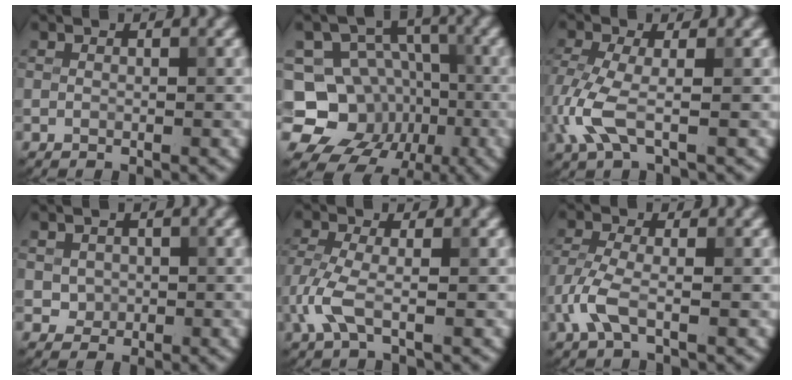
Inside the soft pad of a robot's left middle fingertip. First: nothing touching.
{"total": 11.9, "force": [-3.6, 10.5, 4.1], "torque": [-0.066, 0.002, -0.085]}
{"total": 4.1, "force": [-1.3, 1.5, 3.6], "torque": [-0.101, -0.006, -0.032]}
{"total": 1.6, "force": [0.1, 1.6, 0.5], "torque": [-0.005, -0.006, 0.004]}
{"total": 3.1, "force": [-1.1, 1.0, 2.7], "torque": [-0.072, 0.000, -0.032]}
{"total": 3.0, "force": [-1.4, 1.0, 2.5], "torque": [-0.064, 0.002, -0.038]}